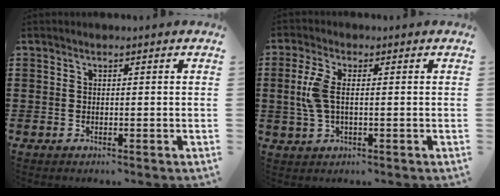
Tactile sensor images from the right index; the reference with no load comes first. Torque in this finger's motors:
{"motor_torque": [0.30, 0.02, 0.50, 0.12]}